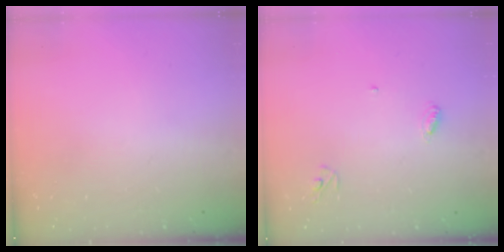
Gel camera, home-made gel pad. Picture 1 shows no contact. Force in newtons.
{"total": 3.9, "press": 3.9, "slide": 0.3}